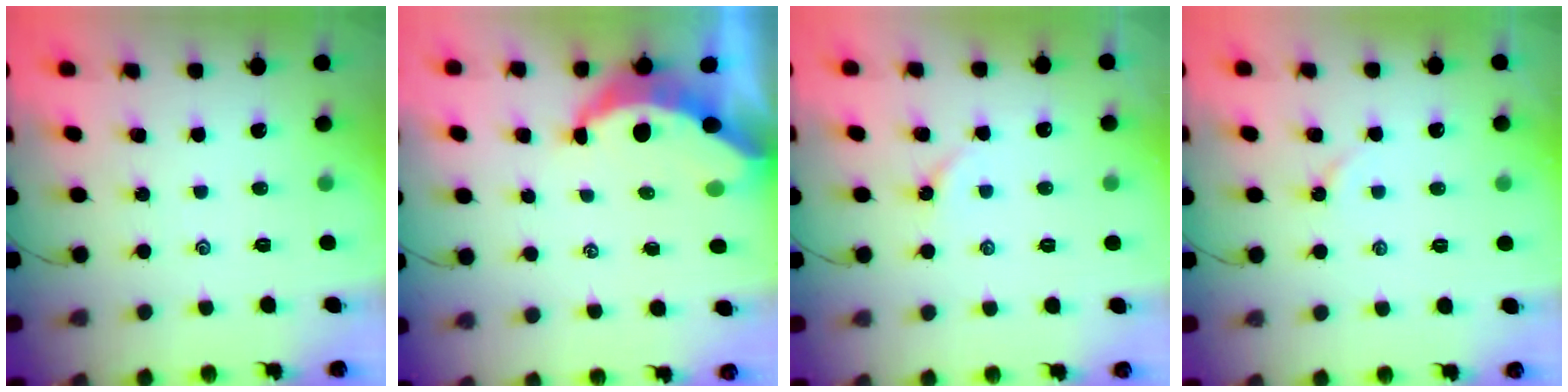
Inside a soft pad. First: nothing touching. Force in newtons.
{"total": 7.6, "press": 7.5, "slide": 0.8}
{"total": 1.8, "press": 1.8, "slide": 0.4}
{"total": 2.2, "press": 2.2, "slide": 0.4}